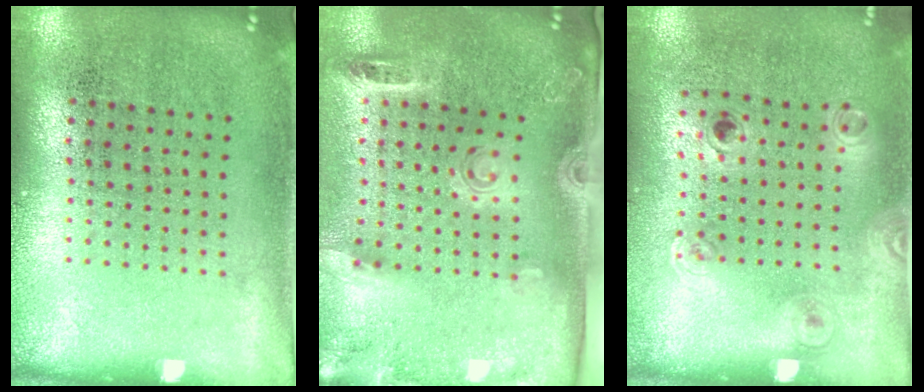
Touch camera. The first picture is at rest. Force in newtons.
{"total": 2.8, "press": 2.0, "slide": 2.0}
{"total": 1.1, "press": 0.8, "slide": 0.8}